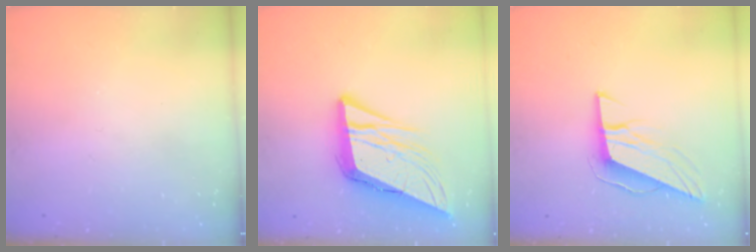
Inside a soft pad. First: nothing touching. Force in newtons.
{"total": 12.9, "press": 12.7, "slide": 2.0}
{"total": 9.7, "press": 9.4, "slide": 2.3}